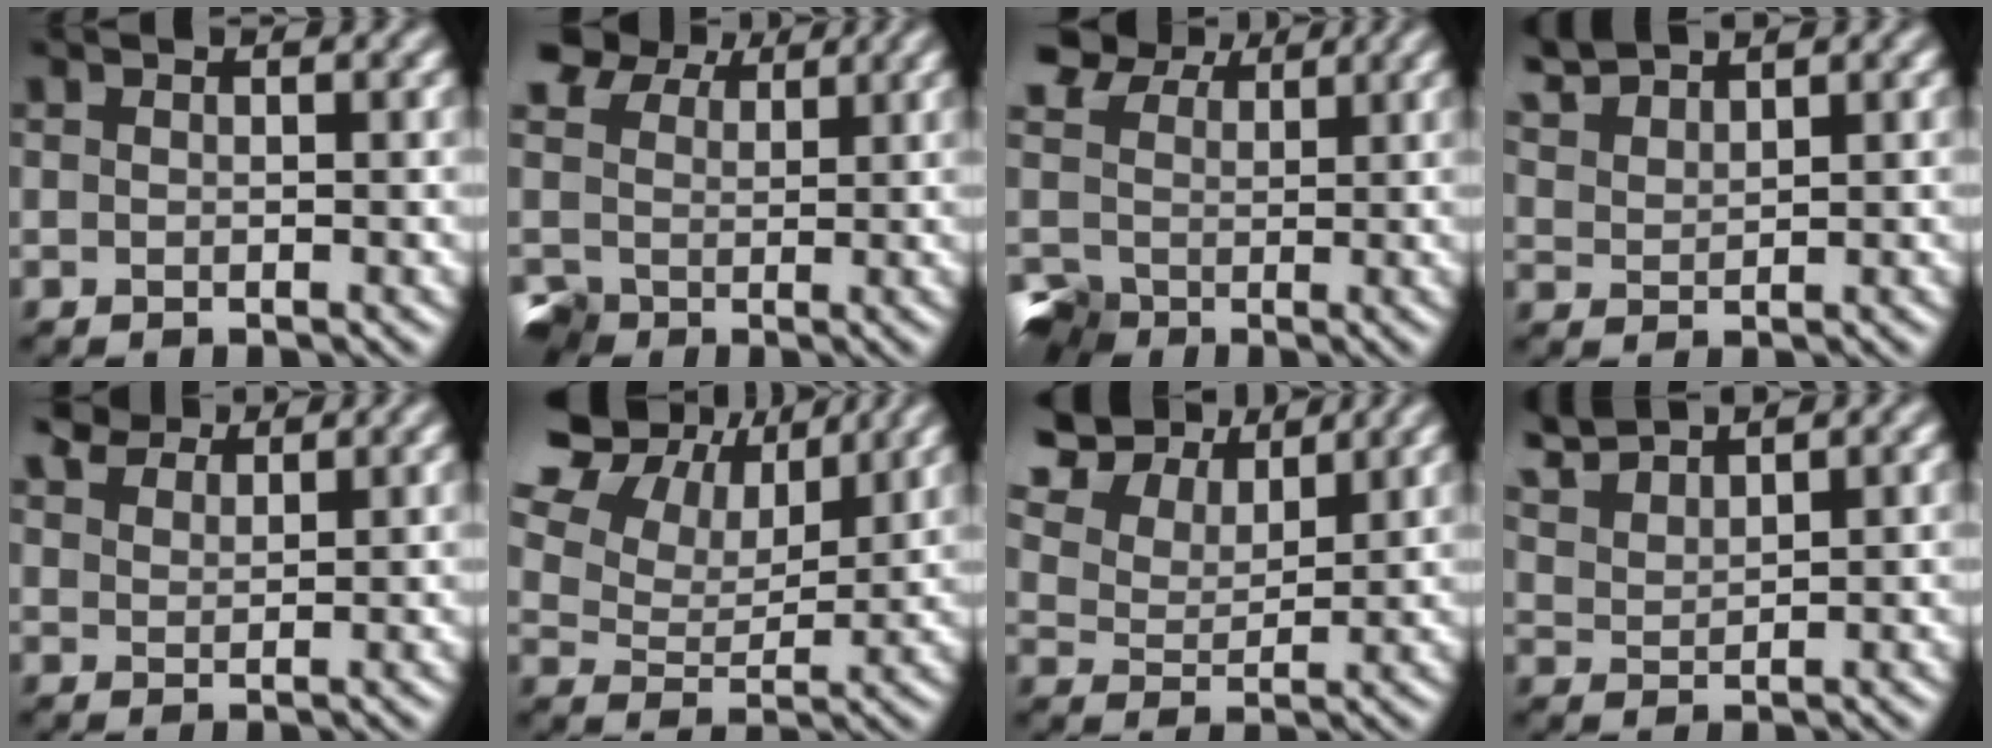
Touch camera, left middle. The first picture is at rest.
{"total": 7.2, "force": [2.8, 5.7, 3.5], "torque": [-0.084, 0.009, 0.048]}
{"total": 8.1, "force": [1.9, 6.7, 4.2], "torque": [-0.101, 0.013, 0.033]}
{"total": 3.0, "force": [2.9, 0.5, 0.7], "torque": [-0.020, 0.011, 0.064]}
{"total": 4.6, "force": [4.0, 1.6, 1.6], "torque": [-0.038, 0.003, 0.073]}
{"total": 16.5, "force": [10.0, 10.1, 8.4], "torque": [-0.197, 0.051, 0.183]}
{"total": 9.9, "force": [7.3, 4.9, 4.4], "torque": [-0.117, 0.020, 0.126]}
{"total": 3.7, "force": [3.5, 0.7, 1.1], "torque": [-0.035, 0.012, 0.072]}